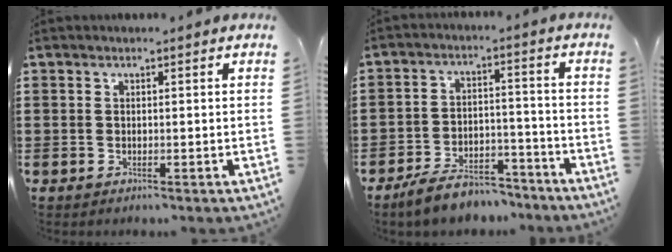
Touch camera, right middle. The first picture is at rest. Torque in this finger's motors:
{"motor_torque": [1.83, 0.30, -0.09, -0.05]}